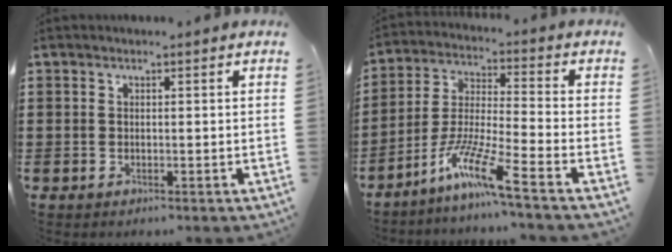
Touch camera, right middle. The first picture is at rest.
{"total": 9.2, "force": [-6.7, 0.2, 6.3], "torque": [-0.134, -0.014, -0.135]}